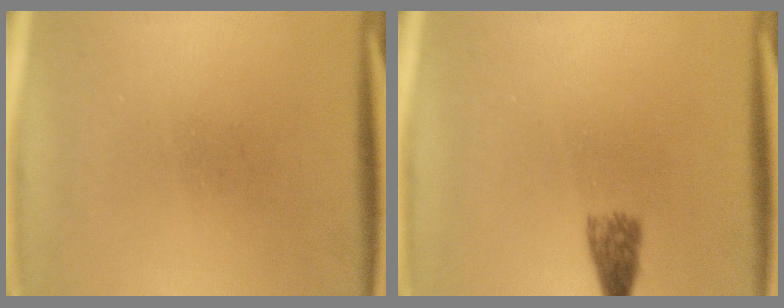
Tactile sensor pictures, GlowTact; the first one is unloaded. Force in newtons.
{"total": 2.7}